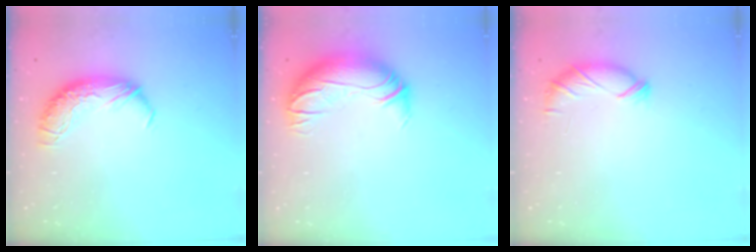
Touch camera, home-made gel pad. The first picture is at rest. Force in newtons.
{"total": 2.9, "press": 0.5, "slide": 2.9}
{"total": 6.4, "press": 6.4, "slide": 0.6}